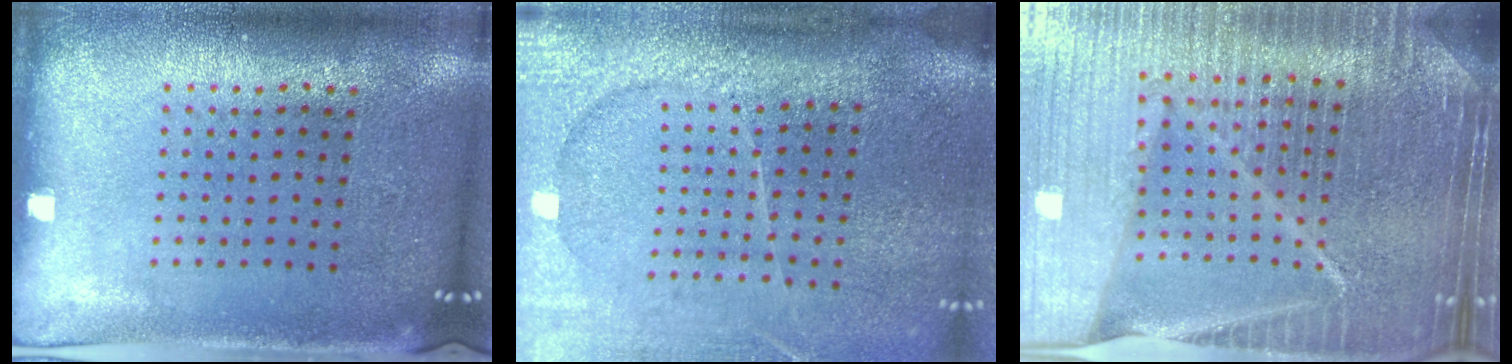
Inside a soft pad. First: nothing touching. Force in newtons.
{"total": 4.2, "press": 3.4, "slide": 2.4}
{"total": 6.9, "press": 5.9, "slide": 3.6}